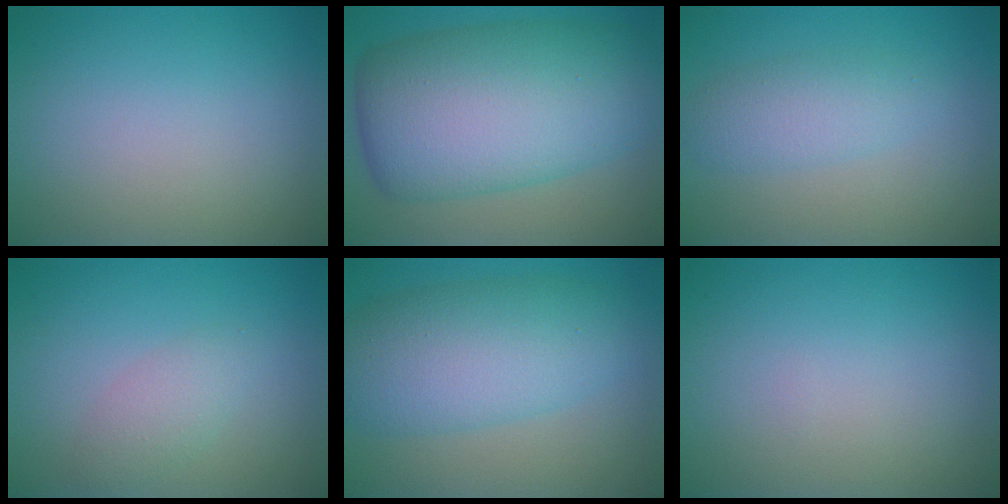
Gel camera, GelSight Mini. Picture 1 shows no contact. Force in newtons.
{"total": 12.7, "press": 12.7, "slide": 0.2}
{"total": 2.8, "press": 2.8, "slide": 0.1}
{"total": 2.0, "press": 2.0, "slide": 0.1}
{"total": 7.8, "press": 7.8, "slide": 0.1}
{"total": 0.0}